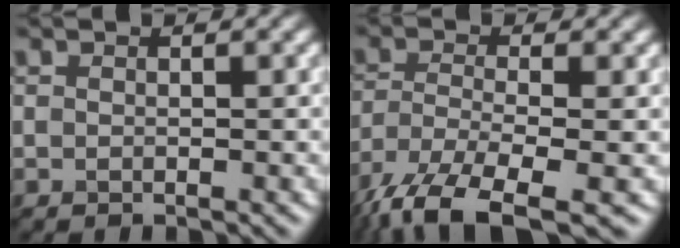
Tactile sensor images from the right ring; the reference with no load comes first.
{"total": 10.4, "force": [-8.1, 2.7, 6.0], "torque": [-0.171, -0.023, -0.112]}